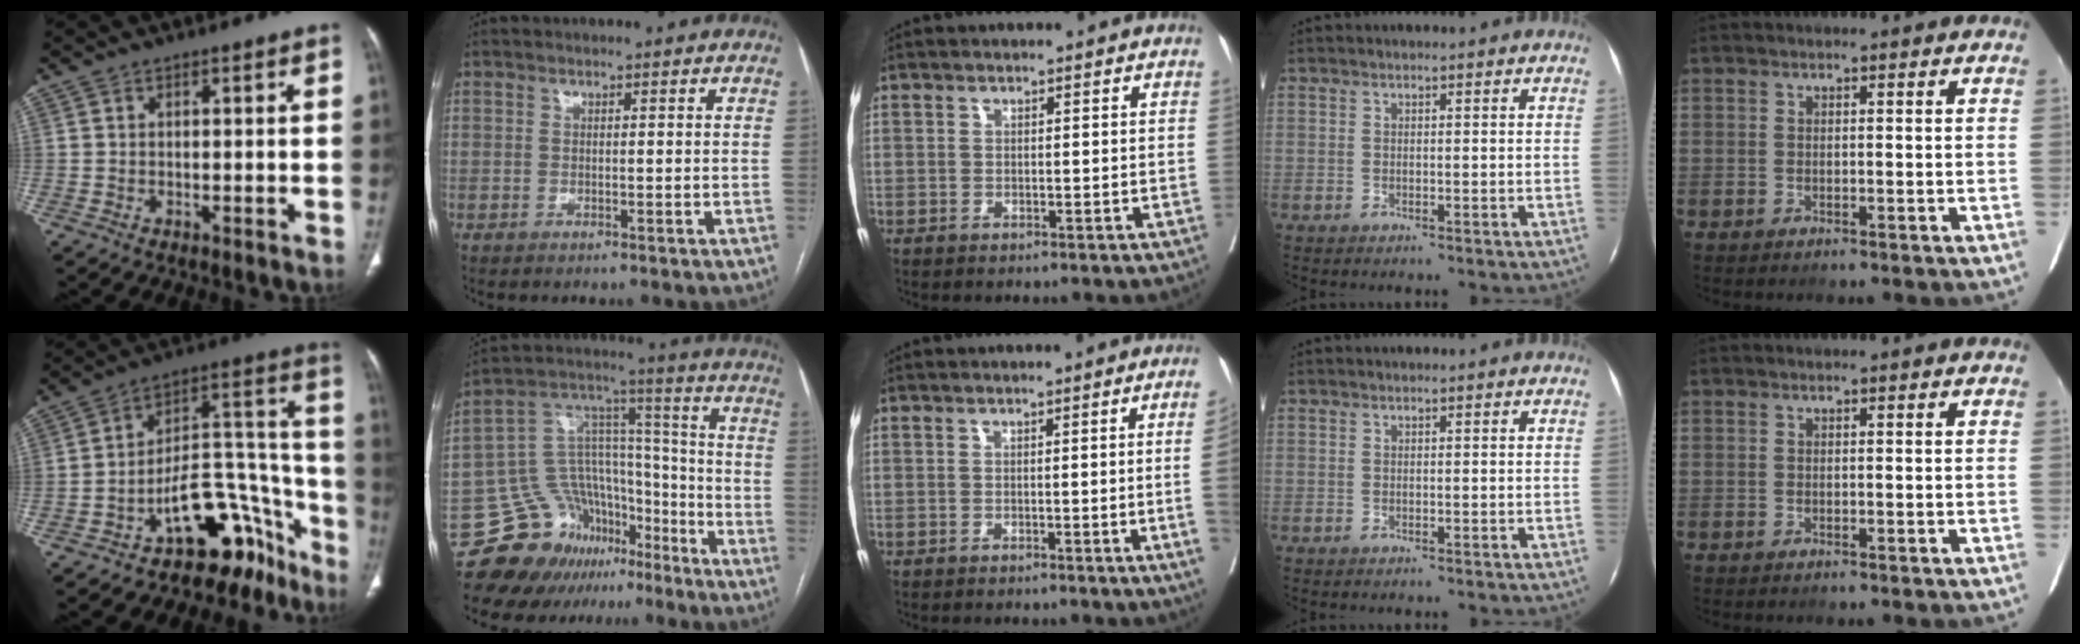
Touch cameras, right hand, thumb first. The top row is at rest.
{"thumb": {"total": 19.3, "force": [-12.2, 9.6, 11.4], "torque": [-0.094, 0.144, -0.184]}, "index": {"total": 16.2, "force": [-11.5, 10.3, 4.8], "torque": [-0.072, 0.096, -0.187]}, "middle": {"total": 4.3, "force": [-0.6, -1.7, 3.8], "torque": [-0.045, -0.008, -0.007]}}